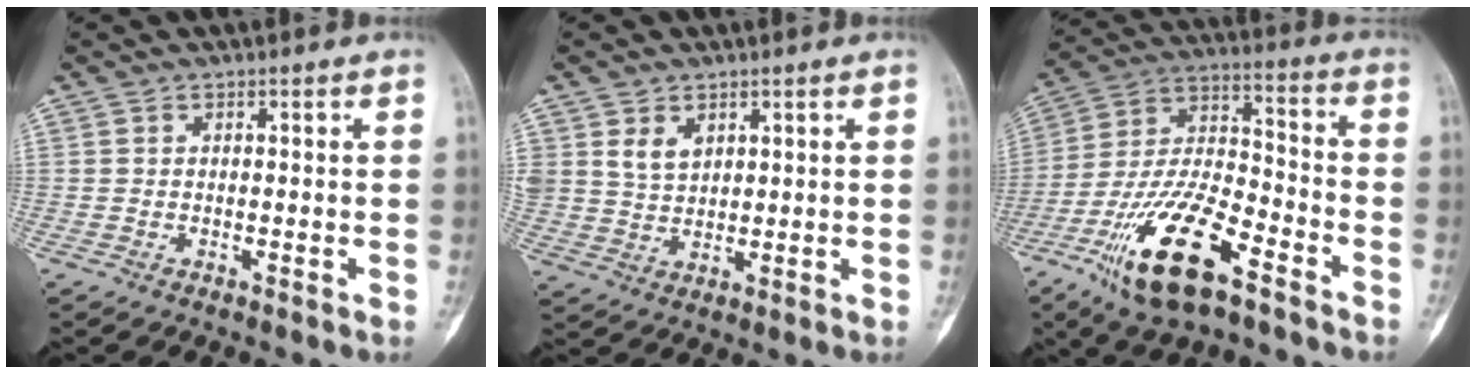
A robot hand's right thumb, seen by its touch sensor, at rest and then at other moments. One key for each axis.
{"total": 4.6, "fx": 2.3, "fy": 3.2, "fz": 2.4, "tx": -0.030, "ty": -0.016, "tz": 0.052}
{"total": 18.7, "fx": -10.3, "fy": 7.1, "fz": 13.9, "tx": -0.264, "ty": 0.057, "tz": -0.188}